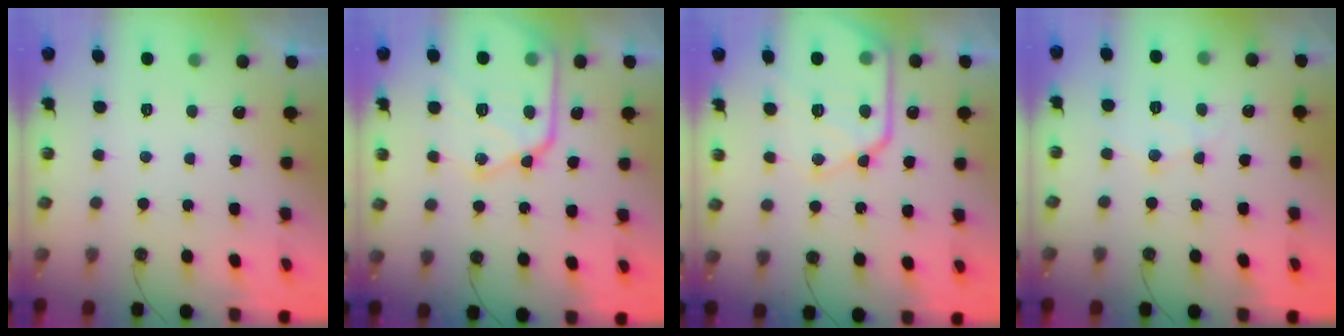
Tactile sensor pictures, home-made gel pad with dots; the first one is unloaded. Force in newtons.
{"total": 19.0, "press": 19.0, "slide": 1.6}
{"total": 16.6, "press": 16.6, "slide": 0.8}
{"total": 7.3, "press": 7.3, "slide": 0.6}